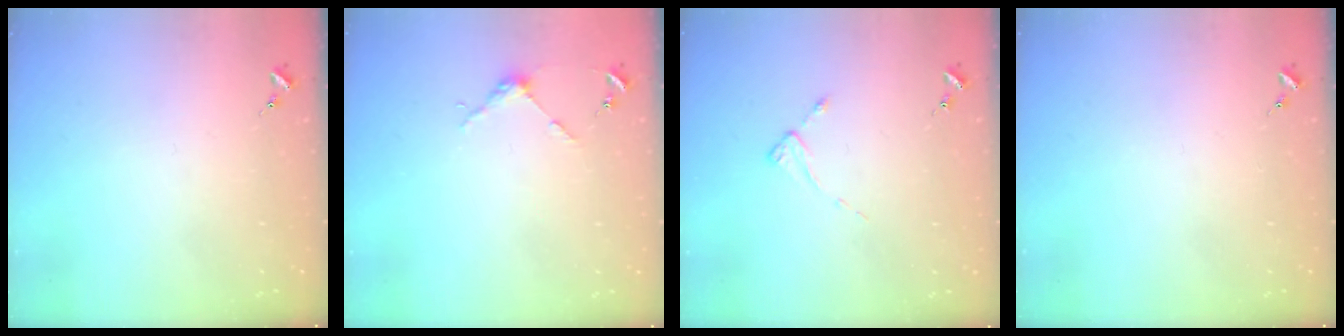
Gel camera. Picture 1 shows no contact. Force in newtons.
{"total": 3.7, "press": 3.7, "slide": 0.3}
{"total": 2.0, "press": 2.0, "slide": 0.3}
{"total": 0.0}